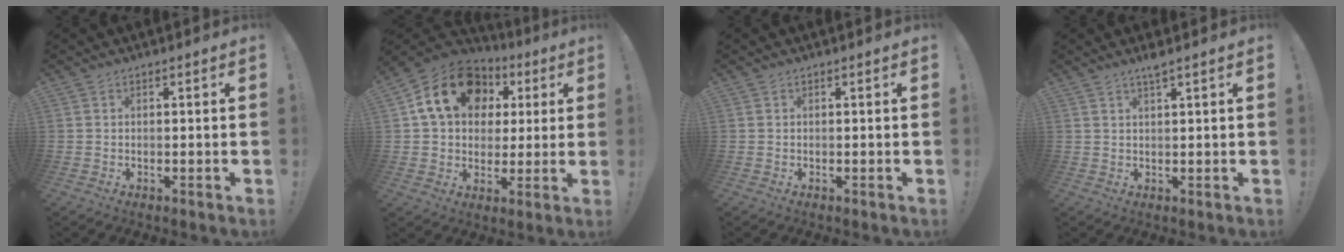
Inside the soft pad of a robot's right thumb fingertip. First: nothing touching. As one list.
[{"total": 18.9, "force": [6.8, 14.0, 10.8], "torque": [-0.166, -0.010, 0.132]}, {"total": 0.0}, {"total": 2.4, "force": [1.9, -0.5, 1.4], "torque": [-0.023, -0.011, 0.031]}]